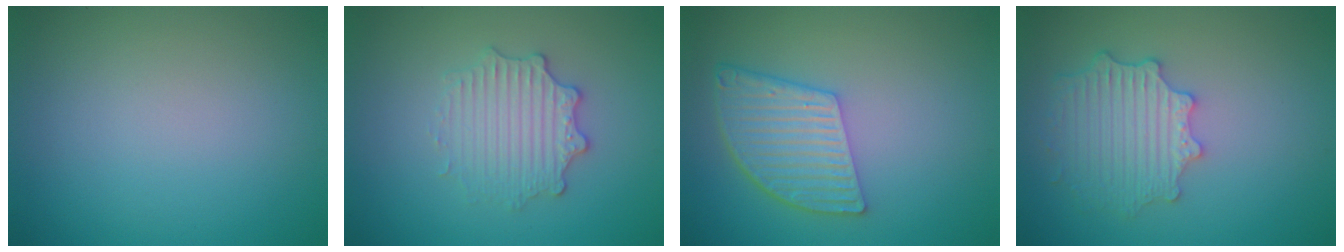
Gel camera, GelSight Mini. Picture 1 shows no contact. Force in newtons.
{"total": 3.1, "press": 2.9, "slide": 1.0}
{"total": 5.8, "press": 4.3, "slide": 3.8}
{"total": 4.5, "press": 3.8, "slide": 2.4}